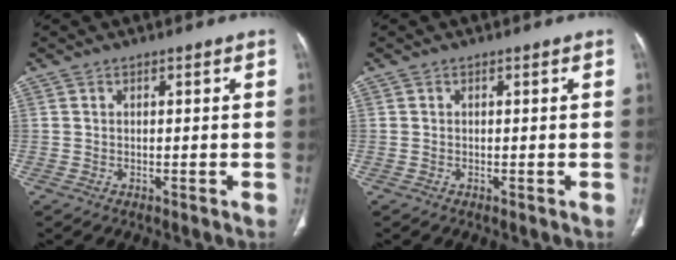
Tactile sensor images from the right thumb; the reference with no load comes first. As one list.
[{"total": 0.0}]